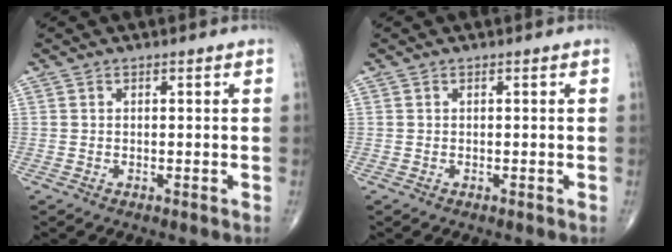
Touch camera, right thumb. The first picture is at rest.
{"total": 0.0}